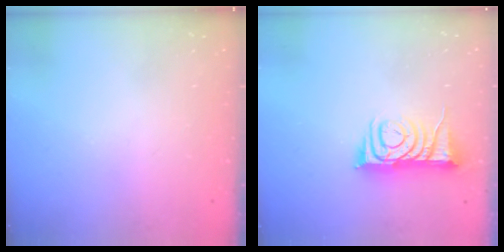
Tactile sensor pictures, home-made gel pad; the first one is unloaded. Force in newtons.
{"total": 8.4, "press": 8.3, "slide": 1.0}